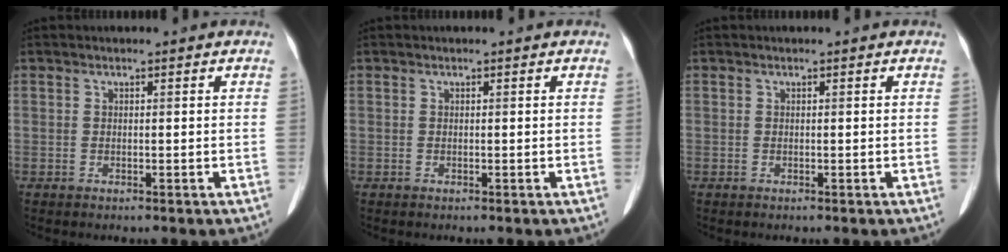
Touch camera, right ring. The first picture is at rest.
{"total": 0.0}
{"total": 0.0}